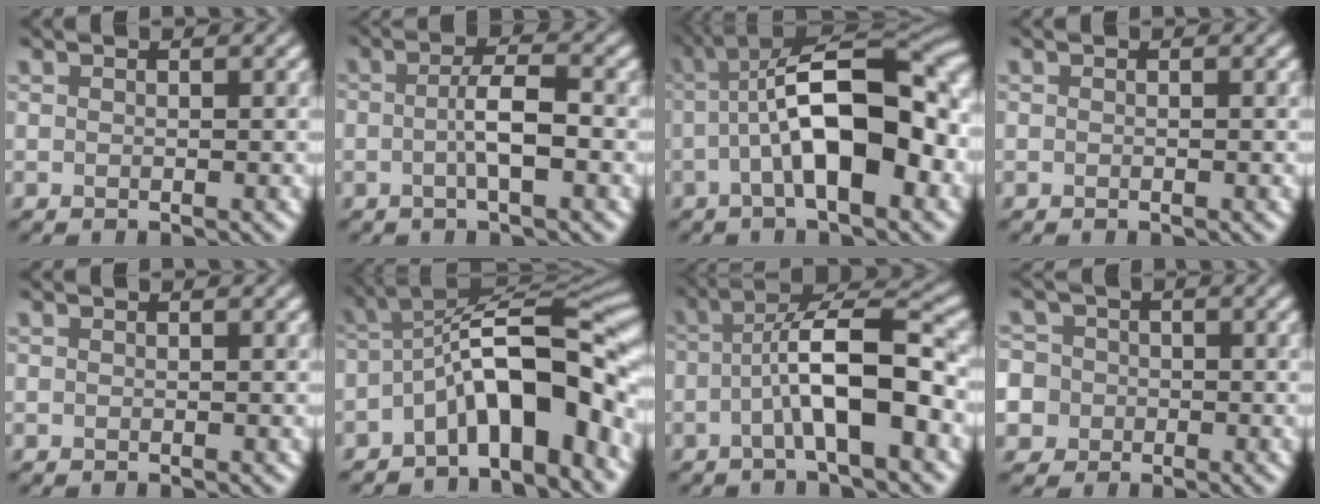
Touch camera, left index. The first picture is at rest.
{"total": 3.1, "force": [-0.6, 0.7, 3.0], "torque": [-0.052, 0.006, -0.015]}
{"total": 11.8, "force": [-1.2, 4.5, 10.9], "torque": [-0.173, 0.017, -0.026]}
{"total": 0.0}
{"total": 0.0}
{"total": 10.2, "force": [-3.7, 4.0, 8.6], "torque": [-0.117, 0.017, -0.076]}
{"total": 7.3, "force": [-1.7, 2.1, 6.7], "torque": [-0.110, 0.018, -0.033]}
{"total": 8.4, "force": [-2.2, 7.8, 2.1], "torque": [-0.055, 0.005, -0.079]}